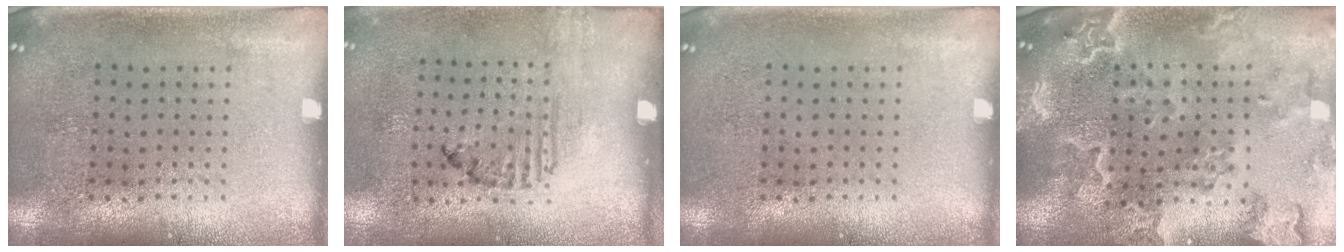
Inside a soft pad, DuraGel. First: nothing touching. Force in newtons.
{"total": 1.7, "press": 1.0, "slide": 1.4}
{"total": 0.0}
{"total": 2.7, "press": 2.5, "slide": 0.9}